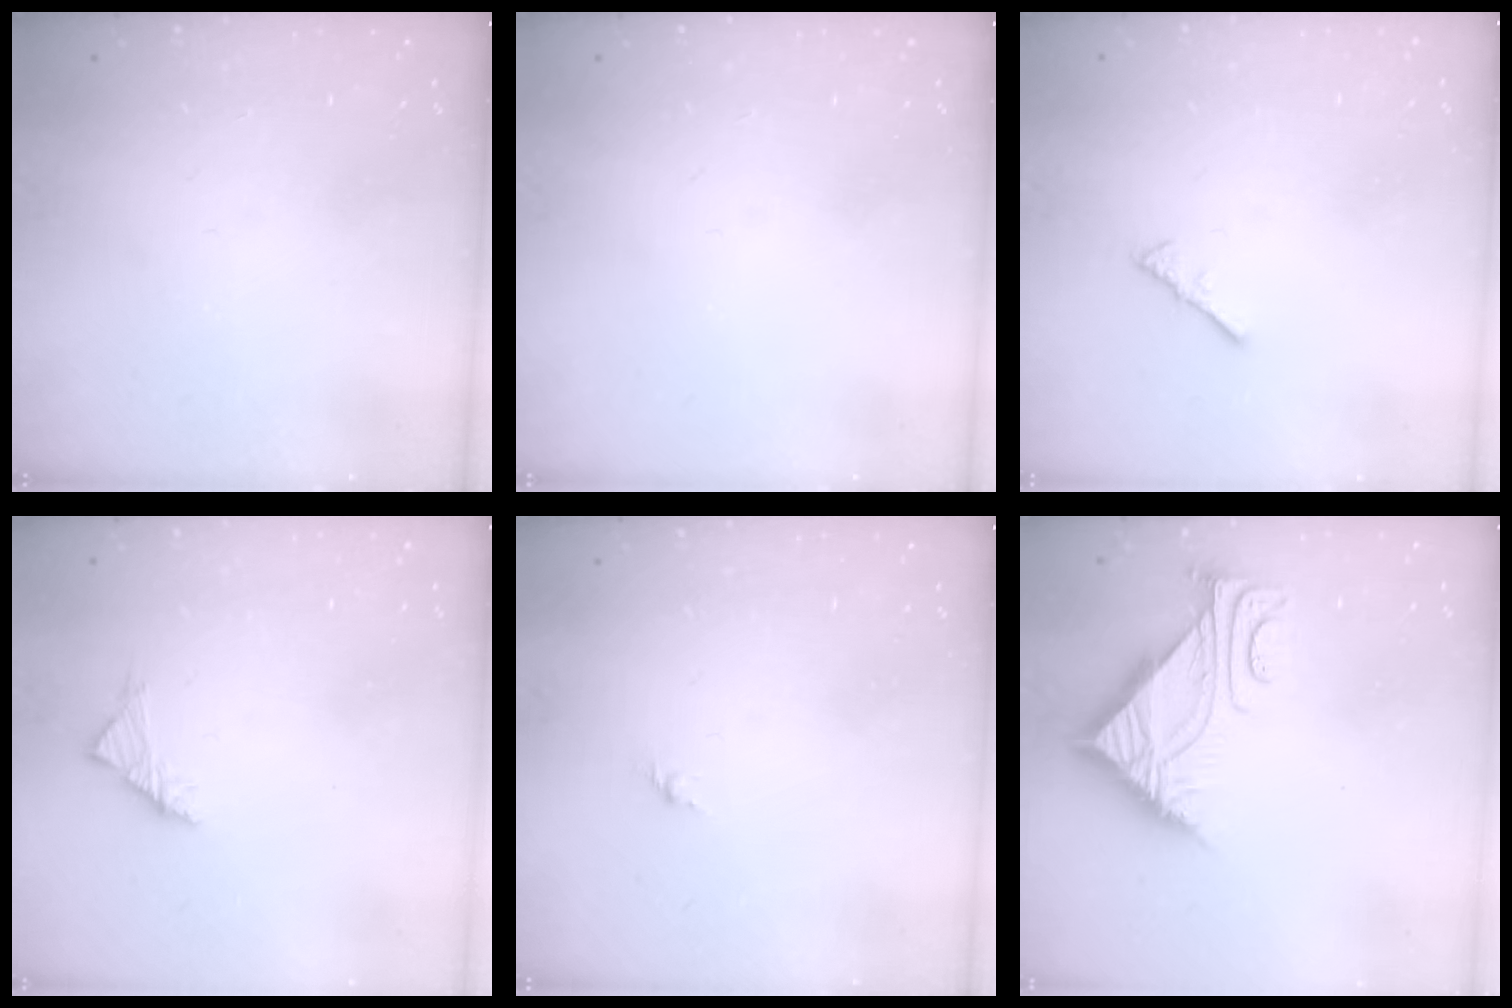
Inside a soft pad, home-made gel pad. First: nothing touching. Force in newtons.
{"total": 0.0}
{"total": 2.2, "press": 2.1, "slide": 0.5}
{"total": 2.8, "press": 2.6, "slide": 0.8}
{"total": 1.6, "press": 1.5, "slide": 0.6}
{"total": 6.6, "press": 6.6, "slide": 0.8}